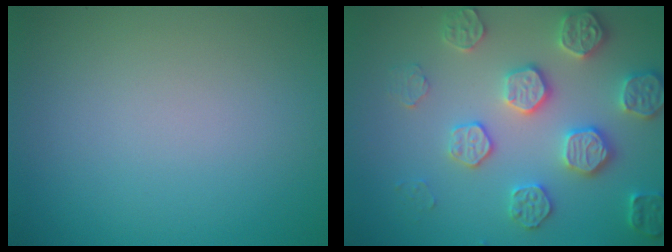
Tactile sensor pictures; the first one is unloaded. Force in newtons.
{"total": 4.9, "press": 4.9, "slide": 0.4}